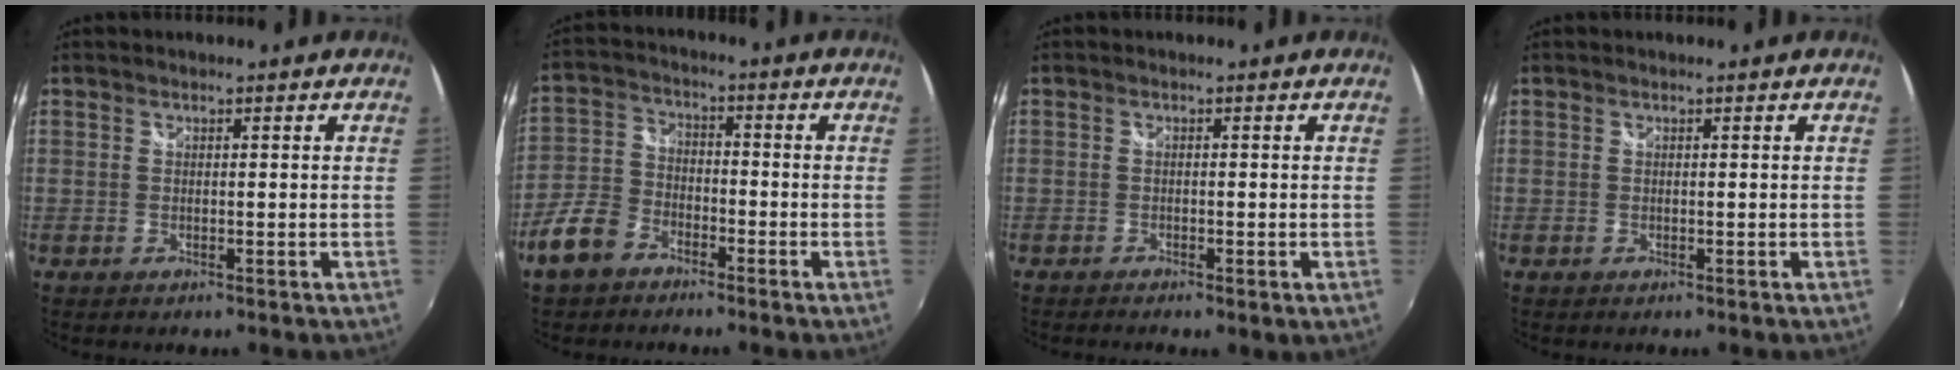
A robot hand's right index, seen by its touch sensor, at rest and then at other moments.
{"total": 8.5, "force": [-5.6, 5.2, 3.9], "torque": [-0.093, 0.014, -0.110]}
{"total": 1.8, "force": [-0.9, 0.5, 1.4], "torque": [-0.027, -0.005, -0.015]}
{"total": 0.0}